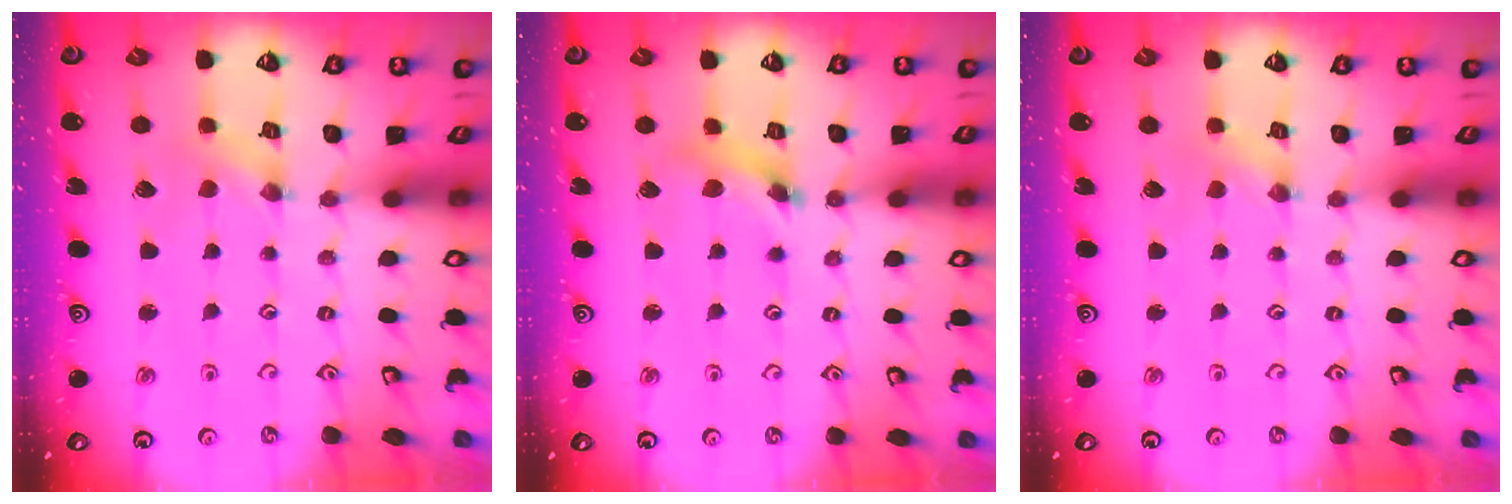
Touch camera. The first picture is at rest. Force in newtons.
{"total": 7.1, "press": 7.0, "slide": 0.8}
{"total": 0.8, "press": 0.8, "slide": 0.2}